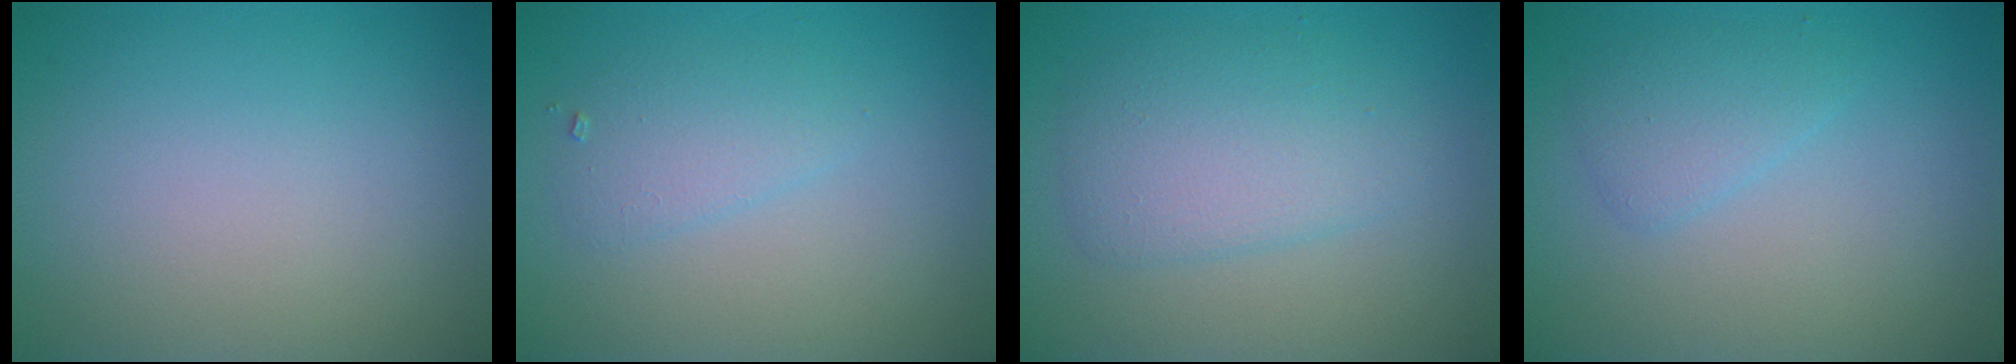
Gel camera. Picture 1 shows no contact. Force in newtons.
{"total": 2.0, "press": 2.0, "slide": 0.1}
{"total": 3.9, "press": 3.9, "slide": 0.0}
{"total": 1.9, "press": 1.9, "slide": 0.1}